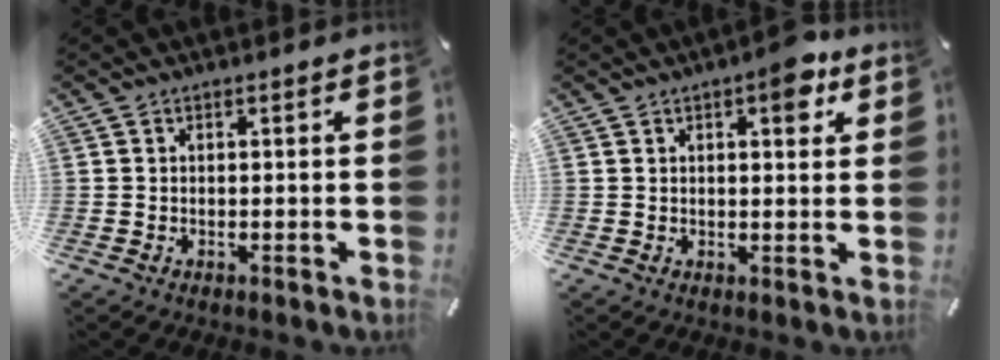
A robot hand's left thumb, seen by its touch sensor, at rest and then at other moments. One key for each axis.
{"total": 6.2, "fx": 3.0, "fy": 2.6, "fz": 4.7, "tx": -0.051, "ty": -0.013, "tz": 0.042}